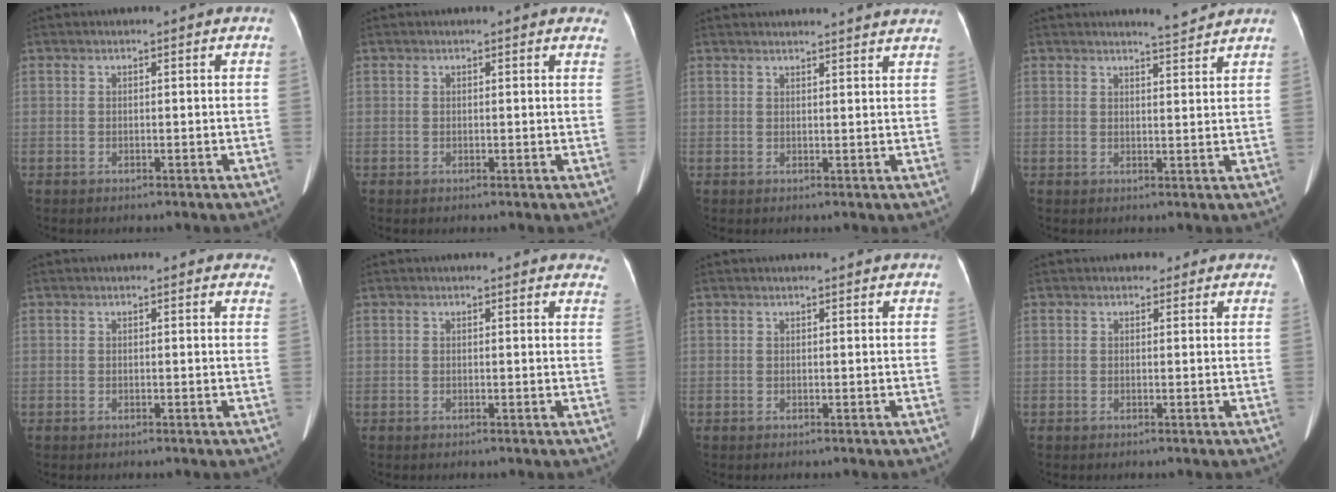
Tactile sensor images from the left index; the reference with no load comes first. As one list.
[{"total": 3.8, "force": [3.3, 1.3, 1.3], "torque": [-0.004, 0.000, 0.016]}, {"total": 12.4, "force": [12.0, 0.5, 3.1], "torque": [-0.029, 0.001, 0.125]}, {"total": 3.0, "force": [3.0, -0.4, 0.4], "torque": [-0.016, -0.010, 0.043]}, {"total": 4.2, "force": [3.8, 1.5, 1.0], "torque": [0.008, -0.007, 0.015]}, {"total": 5.6, "force": [5.3, 1.5, 1.0], "torque": [0.015, -0.014, 0.024]}, {"total": 2.7, "force": [2.7, 0.1, 0.7], "torque": [-0.013, 0.012, 0.026]}, {"total": 2.5, "force": [1.9, 1.6, 0.5], "torque": [0.006, 0.006, 0.014]}]